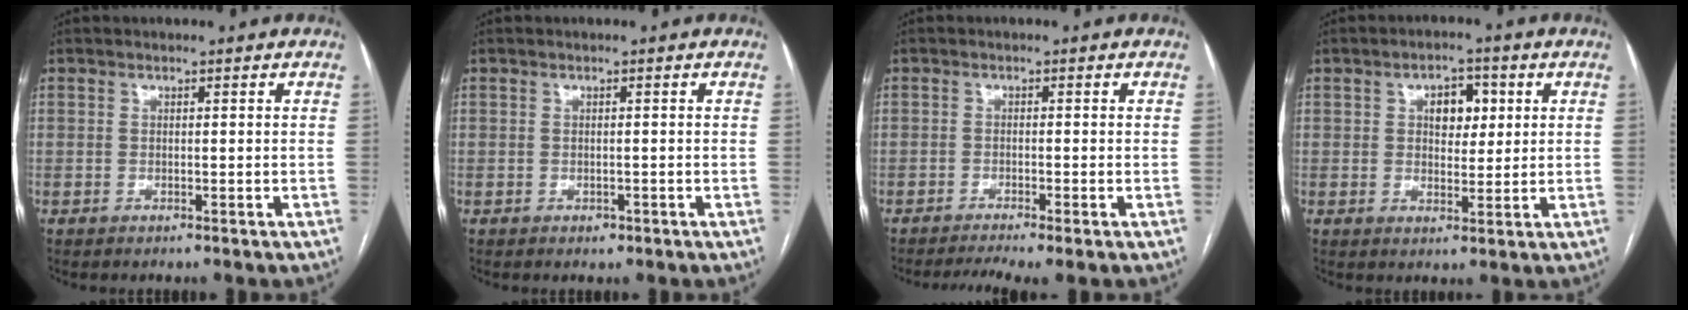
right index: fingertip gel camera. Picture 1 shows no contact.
{"total": 0.9, "force": [-0.4, 0.6, 0.4], "torque": [-0.005, 0.001, -0.003]}
{"total": 4.7, "force": [-3.5, 0.0, 3.2], "torque": [-0.055, -0.004, -0.057]}
{"total": 5.2, "force": [1.5, 3.0, 3.9], "torque": [-0.058, 0.013, 0.026]}